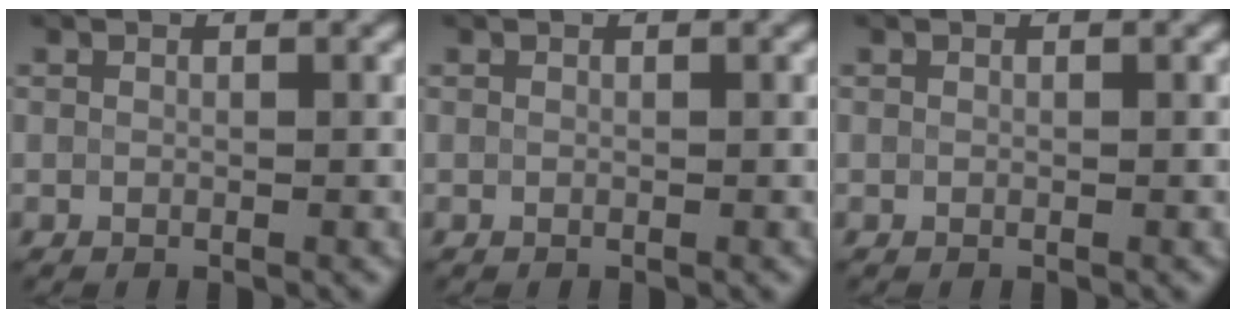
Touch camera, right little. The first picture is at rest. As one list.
[{"total": 0.0}, {"total": 0.0}]